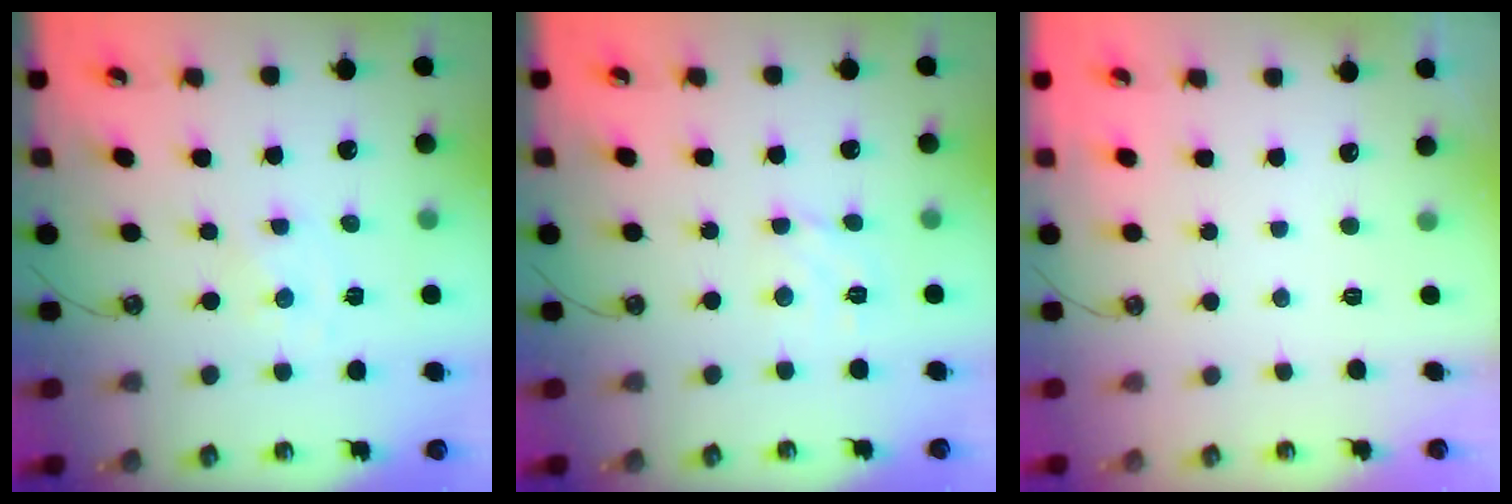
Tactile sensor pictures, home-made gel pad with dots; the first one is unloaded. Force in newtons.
{"total": 3.8, "press": 3.8, "slide": 0.4}
{"total": 0.0}